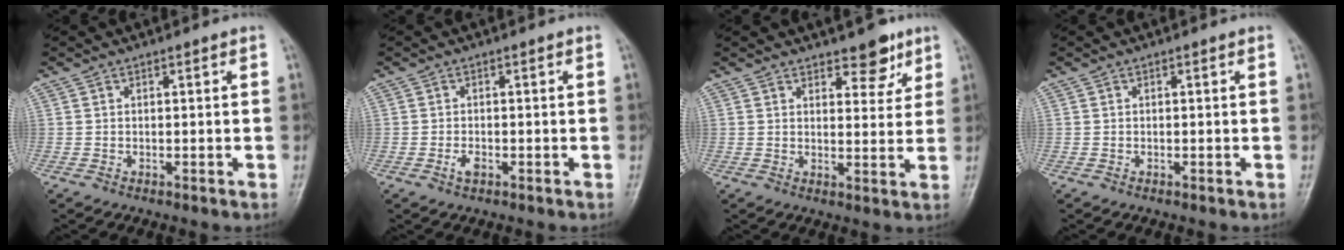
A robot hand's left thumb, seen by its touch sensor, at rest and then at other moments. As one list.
[{"total": 1.5, "force": [-0.6, 0.8, 1.1], "torque": [-0.023, -0.001, -0.012]}, {"total": 5.6, "force": [4.0, 2.7, 2.9], "torque": [-0.009, -0.025, 0.056]}, {"total": 0.0}]